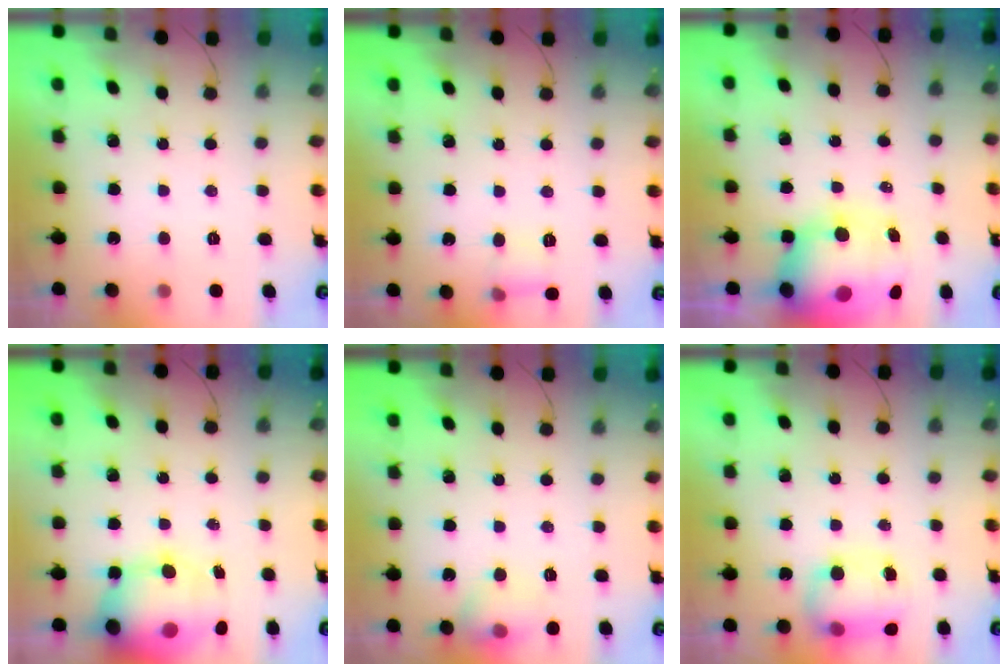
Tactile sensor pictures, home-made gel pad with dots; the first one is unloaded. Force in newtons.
{"total": 5.2, "press": 4.9, "slide": 1.7}
{"total": 16.0, "press": 15.4, "slide": 4.1}
{"total": 13.8, "press": 13.3, "slide": 3.6}
{"total": 8.9, "press": 8.8, "slide": 1.4}
{"total": 11.9, "press": 9.6, "slide": 7.0}